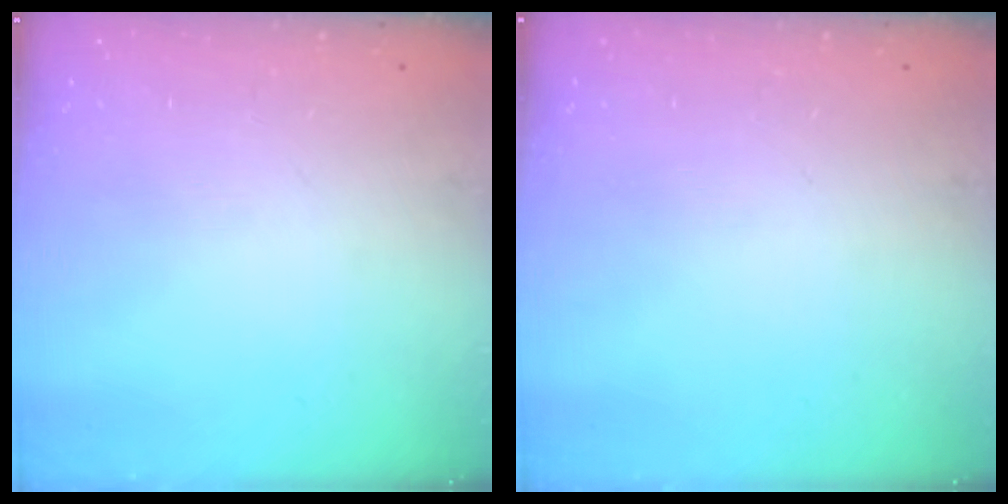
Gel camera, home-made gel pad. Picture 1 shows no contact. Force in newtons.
{"total": 0.0}